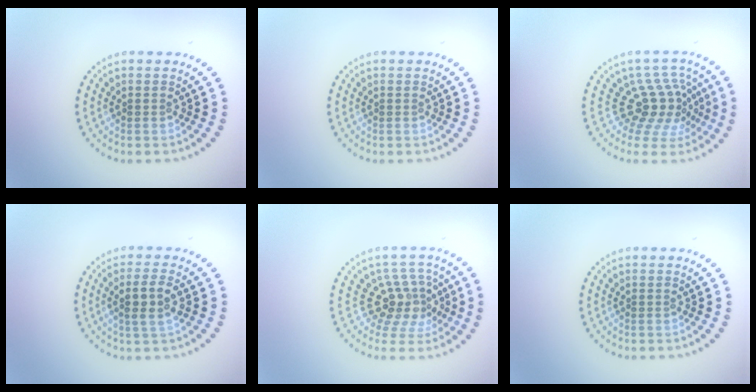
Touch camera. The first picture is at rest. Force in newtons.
{"total": 0.0}
{"total": 4.3, "press": 3.0, "slide": 3.1}
{"total": 2.7, "press": 2.5, "slide": 0.9}
{"total": 4.0, "press": 2.8, "slide": 2.8}
{"total": 0.0}